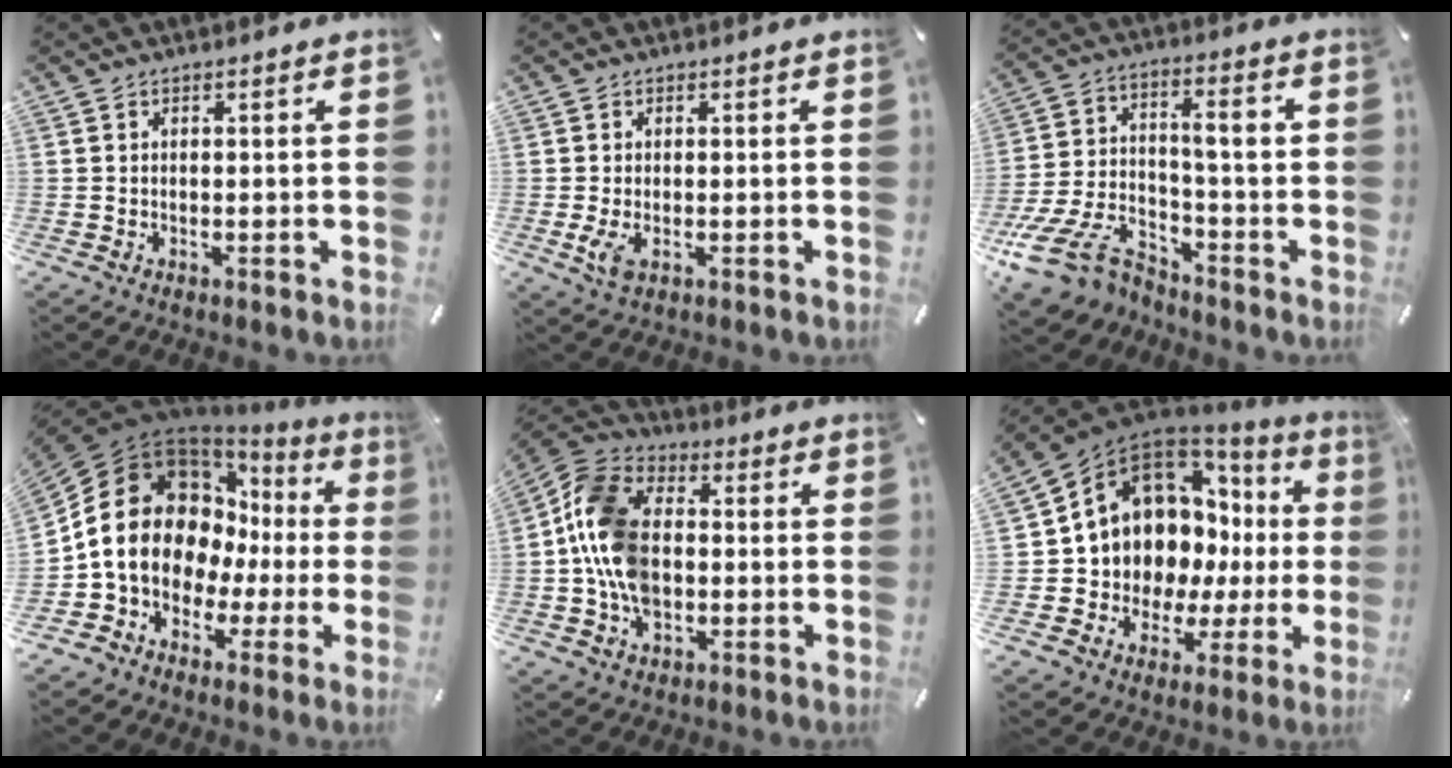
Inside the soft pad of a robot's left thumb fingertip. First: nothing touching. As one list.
[{"total": 2.9, "force": [-0.5, 1.4, 2.5], "torque": [-0.063, -0.006, -0.012]}, {"total": 14.8, "force": [-7.9, 8.3, 9.3], "torque": [-0.176, 0.048, -0.137]}, {"total": 17.5, "force": [1.4, 14.7, 9.3], "torque": [-0.177, -0.023, 0.033]}, {"total": 15.1, "force": [-1.9, 11.1, 10.1], "torque": [-0.236, 0.016, -0.036]}, {"total": 11.2, "force": [5.5, 9.0, 3.7], "torque": [-0.073, -0.079, 0.111]}]